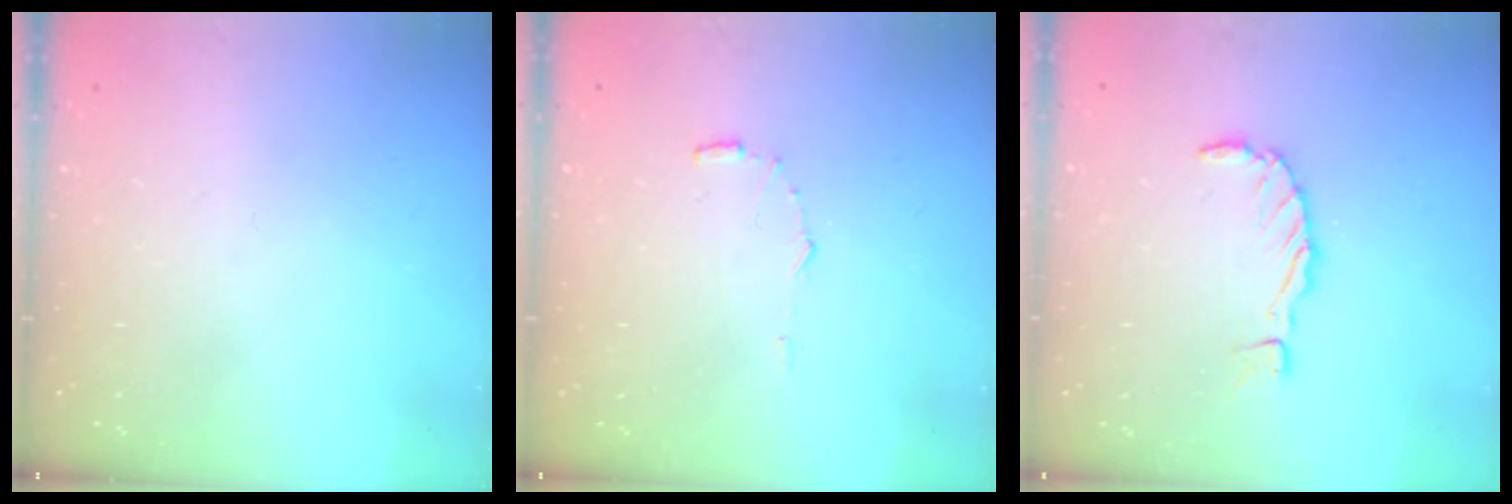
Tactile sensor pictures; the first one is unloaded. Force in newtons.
{"total": 5.7, "press": 5.7, "slide": 0.4}
{"total": 1.2, "press": 1.2, "slide": 0.2}